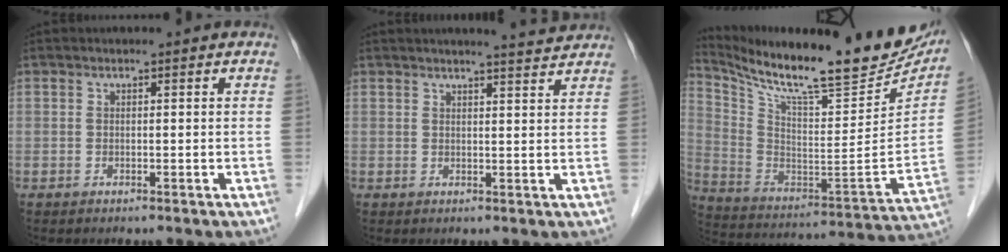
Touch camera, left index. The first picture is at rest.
{"total": 4.5, "force": [4.4, -0.4, 1.2], "torque": [-0.024, 0.000, 0.048]}
{"total": 24.6, "force": [21.6, 3.2, 11.3], "torque": [-0.204, -0.047, 0.329]}